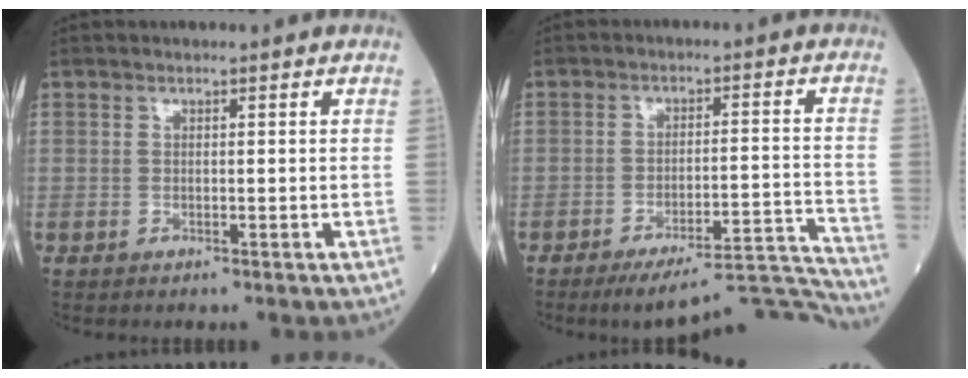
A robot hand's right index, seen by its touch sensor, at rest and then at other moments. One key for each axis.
{"total": 14.0, "fx": -13.5, "fy": -0.9, "fz": 3.3, "tx": -0.024, "ty": 0.020, "tz": -0.193}